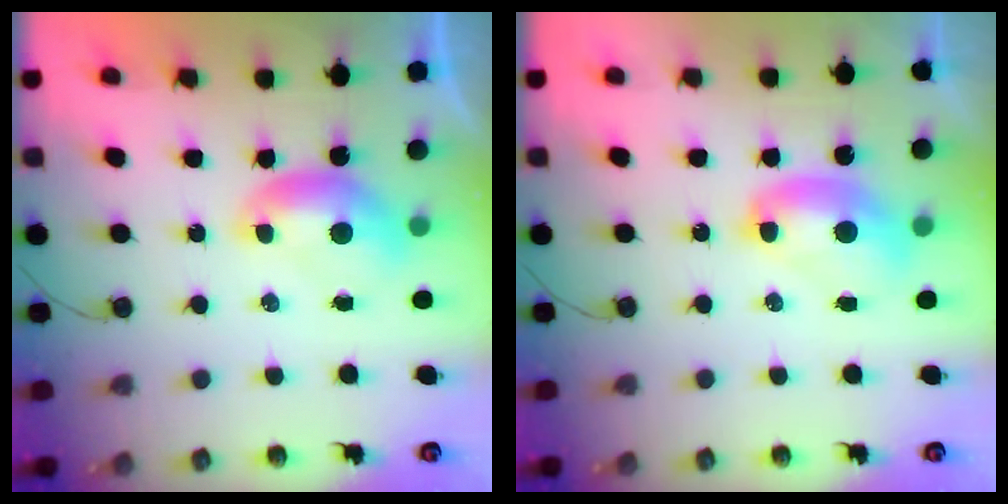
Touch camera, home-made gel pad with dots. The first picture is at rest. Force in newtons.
{"total": 2.7, "press": 2.7, "slide": 0.1}